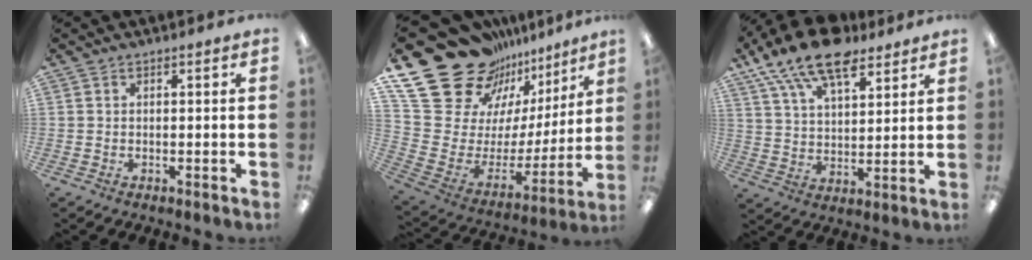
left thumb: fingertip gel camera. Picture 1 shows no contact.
{"total": 24.3, "force": [18.2, 12.7, 9.8], "torque": [-0.153, -0.146, 0.350]}
{"total": 16.4, "force": [11.3, 7.3, 9.4], "torque": [-0.176, -0.053, 0.203]}